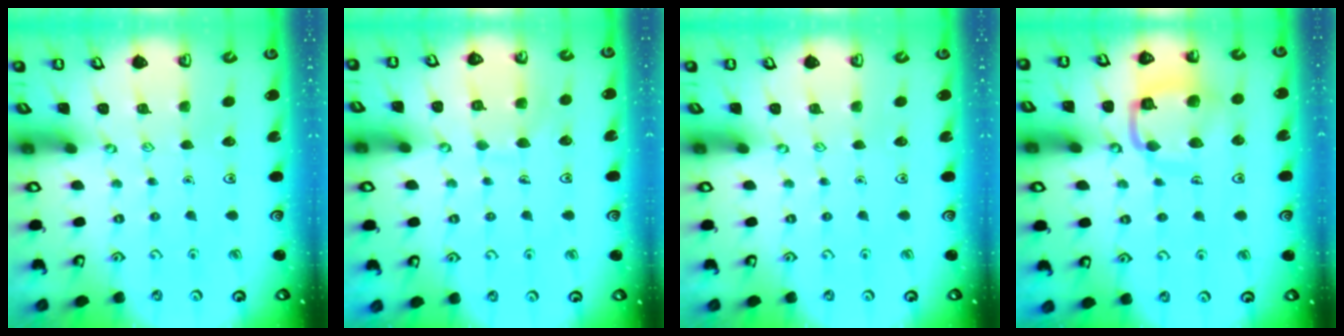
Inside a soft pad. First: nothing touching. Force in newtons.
{"total": 7.1, "press": 7.1, "slide": 0.3}
{"total": 0.0}
{"total": 13.8, "press": 13.7, "slide": 1.3}